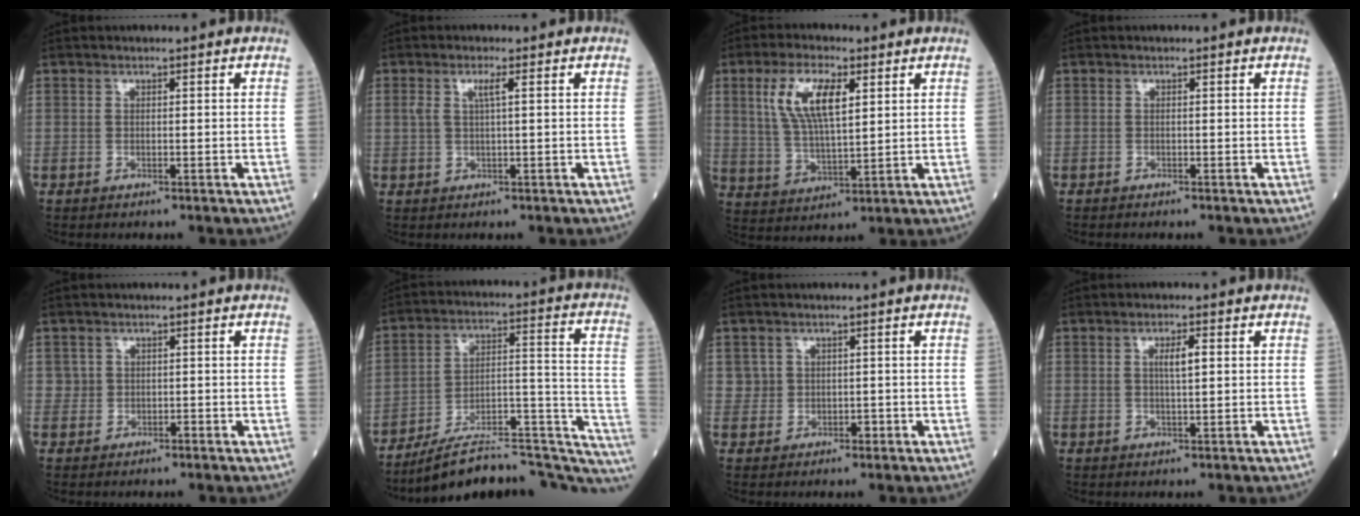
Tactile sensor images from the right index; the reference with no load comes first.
{"total": 2.2, "force": [0.8, 0.1, 2.1], "torque": [-0.047, 0.004, 0.016]}
{"total": 9.6, "force": [3.6, 3.1, 8.4], "torque": [-0.178, 0.010, 0.074]}
{"total": 0.0}
{"total": 1.3, "force": [0.1, 1.3, 0.0], "torque": [0.005, 0.004, 0.000]}
{"total": 23.1, "force": [-20.0, 5.0, 10.5], "torque": [-0.081, 0.056, -0.284]}
{"total": 2.2, "force": [0.3, 2.2, 0.2], "torque": [0.001, 0.004, 0.007]}
{"total": 2.8, "force": [0.7, 0.2, 2.6], "torque": [-0.050, 0.002, 0.013]}